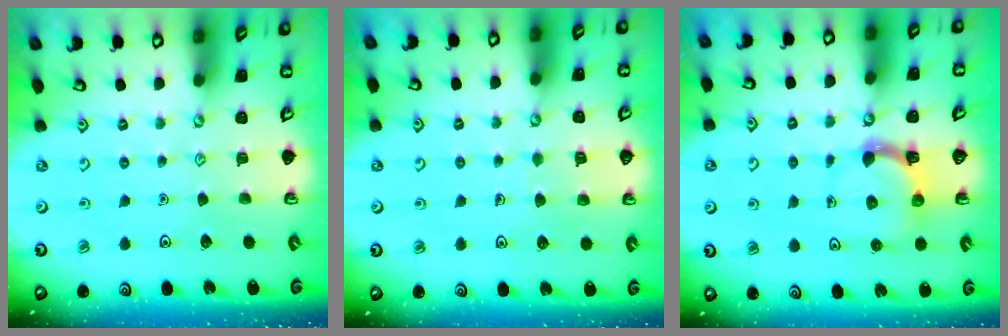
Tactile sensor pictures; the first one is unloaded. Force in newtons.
{"total": 3.5, "press": 3.5, "slide": 0.3}
{"total": 5.7, "press": 5.6, "slide": 1.1}